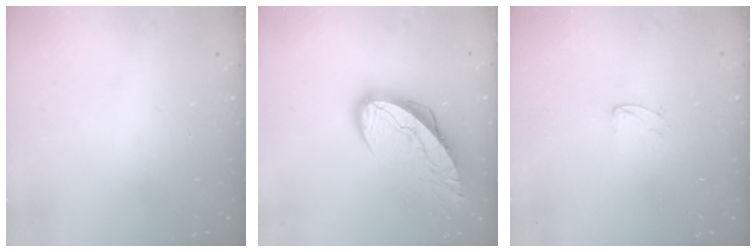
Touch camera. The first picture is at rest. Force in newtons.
{"total": 11.7, "press": 11.6, "slide": 1.3}
{"total": 3.7, "press": 3.7, "slide": 0.3}